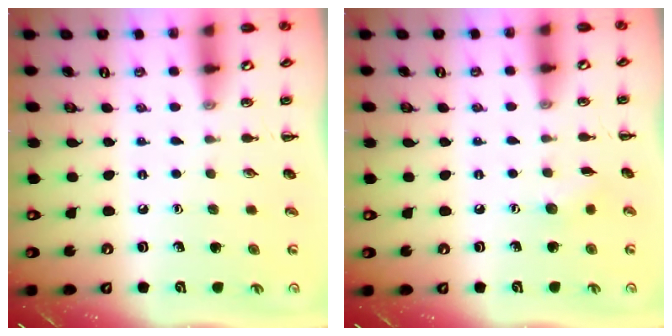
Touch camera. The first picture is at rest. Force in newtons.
{"total": 4.6, "press": 4.5, "slide": 1.1}